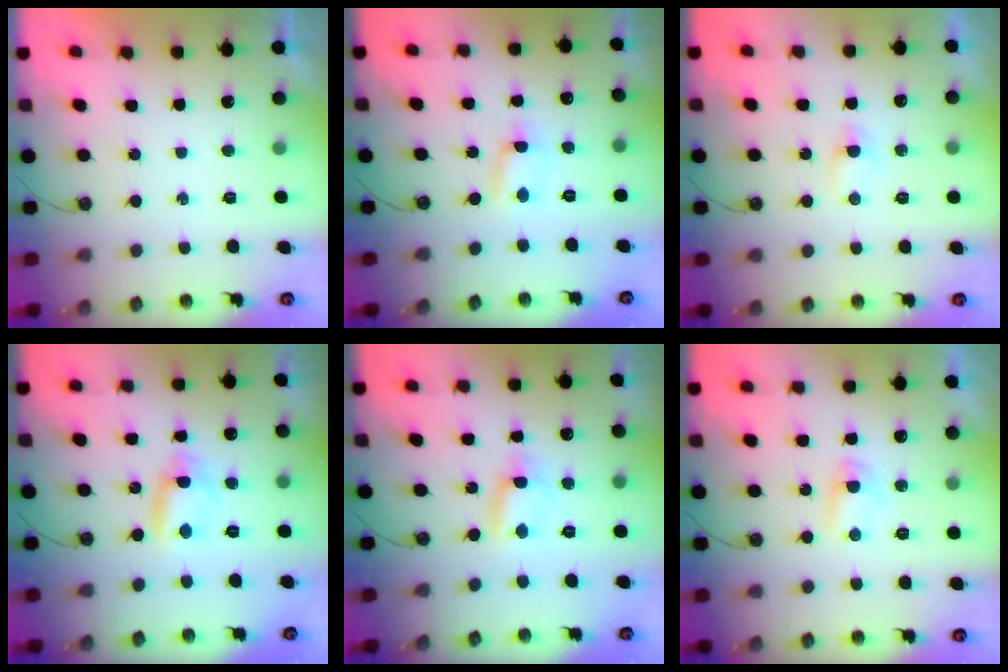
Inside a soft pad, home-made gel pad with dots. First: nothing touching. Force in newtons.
{"total": 1.2, "press": 1.1, "slide": 0.6}
{"total": 2.2, "press": 2.2, "slide": 0.3}
{"total": 5.9, "press": 4.9, "slide": 3.2}
{"total": 2.2, "press": 2.2, "slide": 0.1}
{"total": 5.1, "press": 5.0, "slide": 0.5}